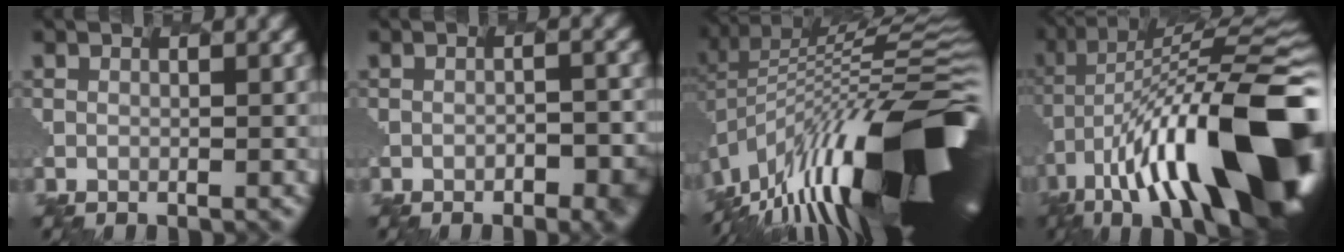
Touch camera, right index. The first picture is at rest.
{"total": 3.7, "force": [-1.5, 1.5, 3.0], "torque": [-0.046, -0.005, -0.005]}
{"total": 17.4, "force": [-6.8, 5.7, 14.9], "torque": [-0.242, -0.001, -0.120]}
{"total": 17.3, "force": [-5.6, 5.9, 15.3], "torque": [-0.247, 0.028, -0.103]}